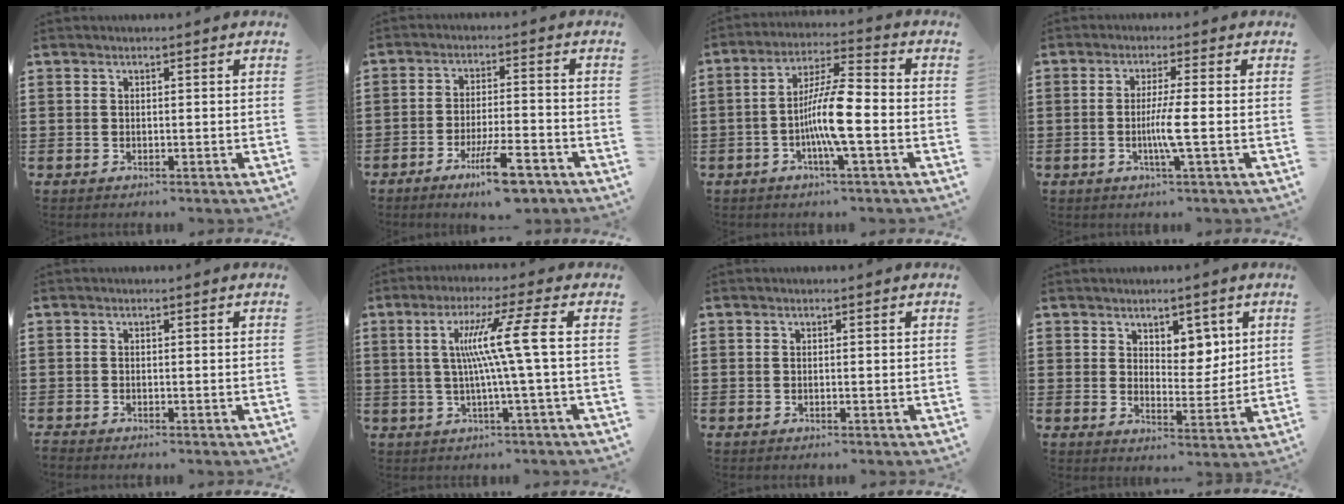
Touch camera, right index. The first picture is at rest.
{"total": 8.3, "force": [-5.2, 1.7, 6.2], "torque": [-0.107, 0.005, -0.090]}
{"total": 9.1, "force": [-2.2, 1.2, 8.7], "torque": [-0.173, -0.008, -0.048]}
{"total": 4.7, "force": [-0.8, -0.5, 4.6], "torque": [-0.088, -0.013, -0.021]}
{"total": 0.7, "force": [-0.7, 0.0, 0.0], "torque": [-0.001, -0.002, -0.014]}
{"total": 9.6, "force": [0.8, -1.3, 9.4], "torque": [-0.177, 0.002, -0.001]}
{"total": 0.0}
{"total": 4.7, "force": [3.2, 3.1, 1.6], "torque": [-0.029, -0.005, 0.053]}